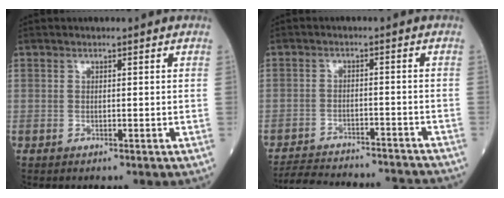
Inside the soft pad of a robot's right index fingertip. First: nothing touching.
{"total": 16.4, "force": [-15.6, 2.1, 4.5], "torque": [-0.096, -0.005, -0.214]}